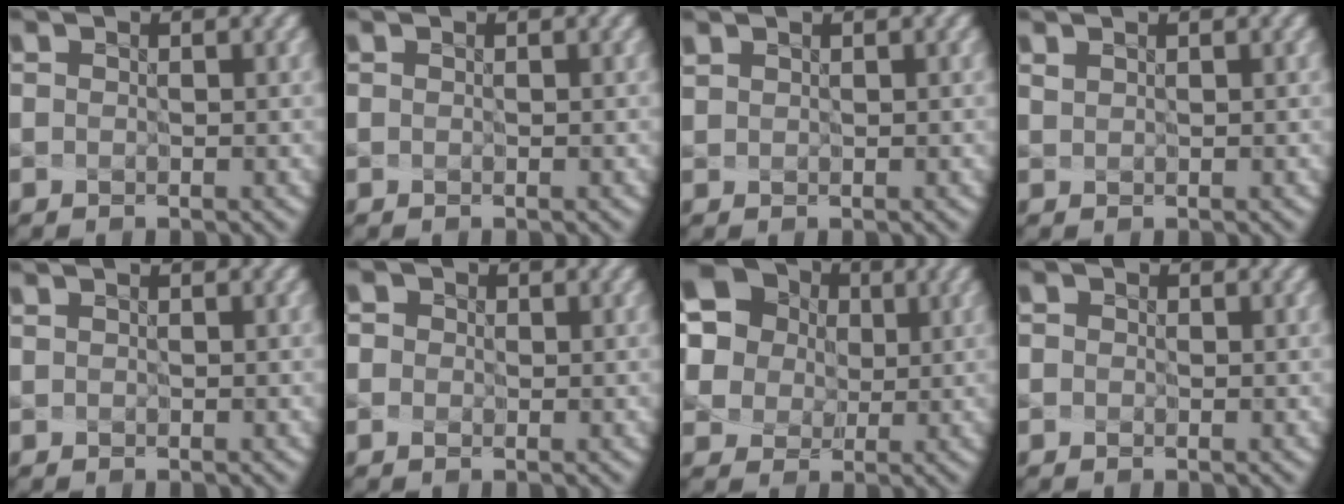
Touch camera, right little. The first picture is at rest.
{"total": 0.0}
{"total": 0.9, "force": [0.1, -0.6, -0.6], "torque": [0.004, -0.014, 0.017]}
{"total": 0.5, "force": [0.5, -0.1, -0.2], "torque": [-0.010, -0.008, 0.022]}
{"total": 0.0}
{"total": 2.0, "force": [0.1, 1.8, 0.8], "torque": [-0.019, 0.009, 0.001]}
{"total": 14.2, "force": [5.7, 11.8, 5.5], "torque": [-0.158, 0.016, 0.112]}
{"total": 1.5, "force": [0.1, 1.3, 0.7], "torque": [-0.005, 0.011, -0.006]}